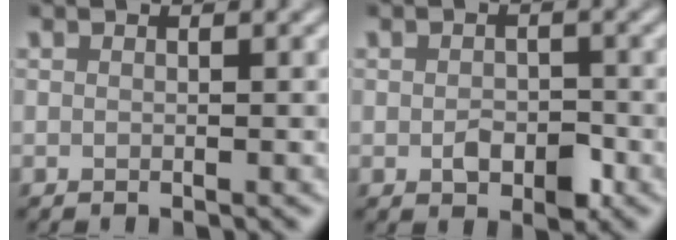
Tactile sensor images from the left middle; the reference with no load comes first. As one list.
[{"total": 2.3, "force": [-0.8, 1.7, 1.4], "torque": [-0.021, -0.005, -0.017]}]